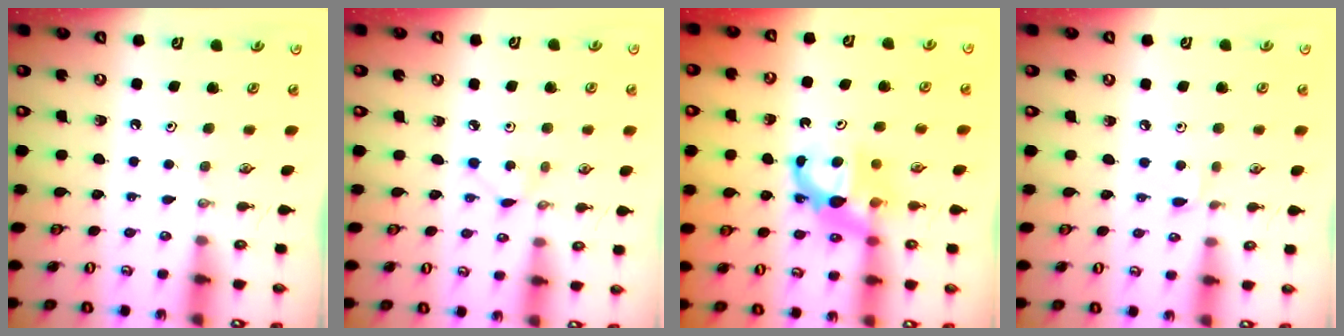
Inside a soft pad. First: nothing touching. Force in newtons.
{"total": 2.5, "press": 2.4, "slide": 0.3}
{"total": 7.1, "press": 7.1, "slide": 0.3}
{"total": 1.9, "press": 1.9, "slide": 0.2}